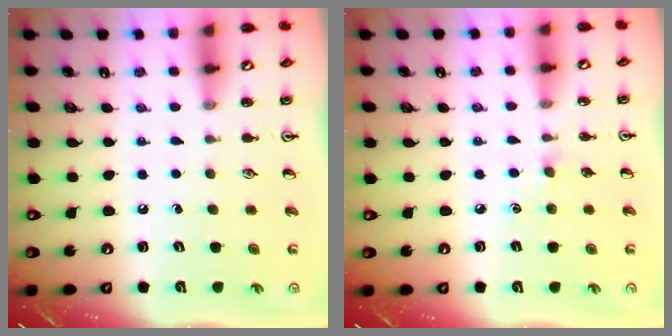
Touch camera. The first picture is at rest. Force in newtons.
{"total": 3.6, "press": 3.6, "slide": 0.5}